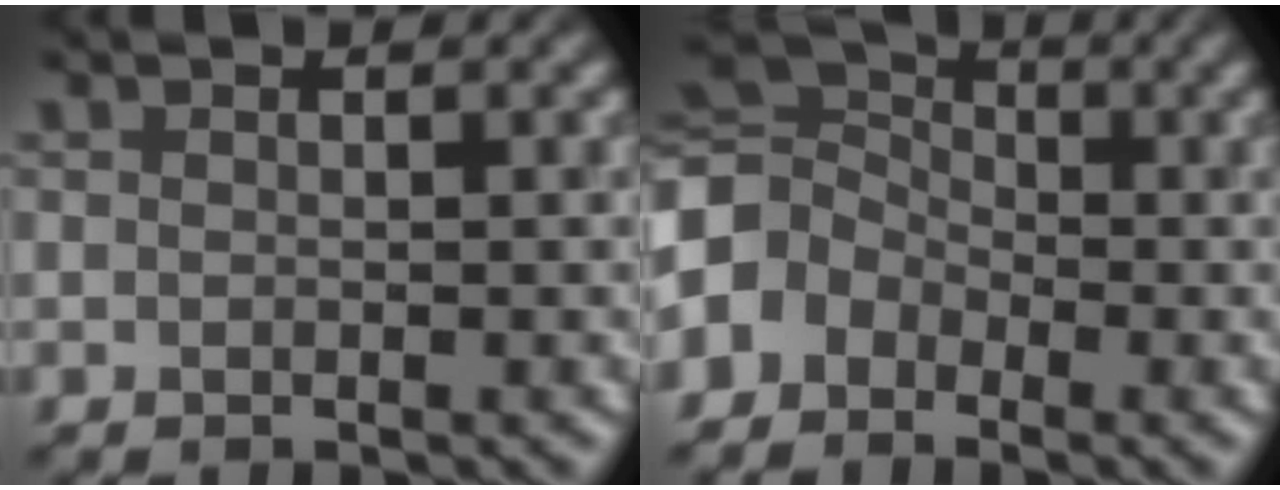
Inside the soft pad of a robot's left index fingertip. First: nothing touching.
{"total": 5.4, "force": [-1.6, 4.5, 2.5], "torque": [-0.053, 0.013, -0.057]}